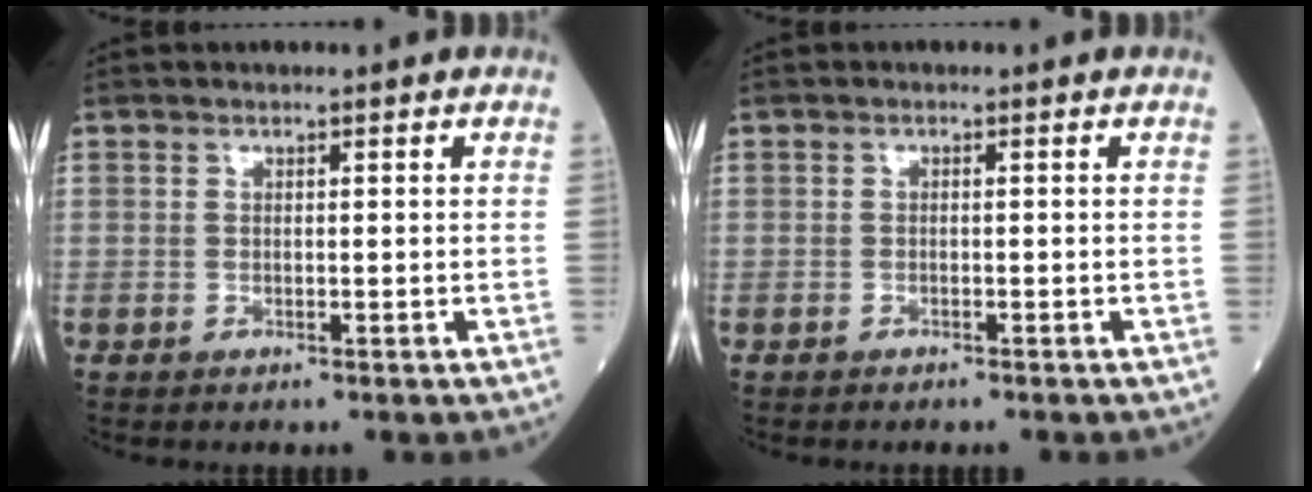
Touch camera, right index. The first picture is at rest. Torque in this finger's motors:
{"motor_torque": [-0.12, -0.02, 0.04, -0.01]}